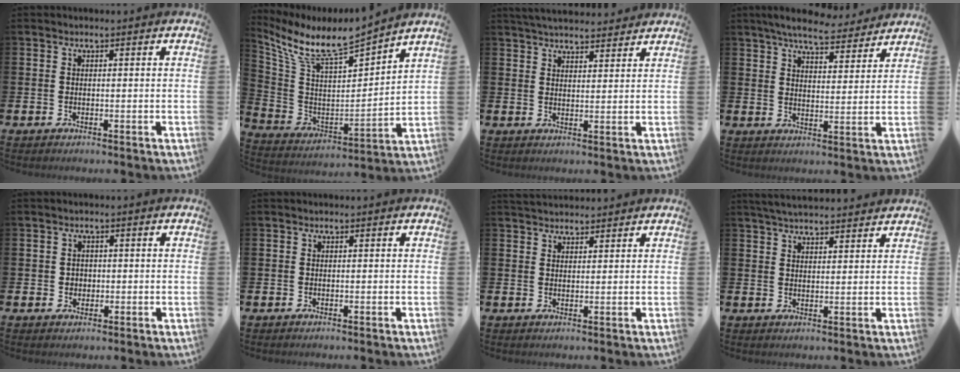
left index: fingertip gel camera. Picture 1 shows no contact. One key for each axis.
{"total": 8.7, "fx": 8.0, "fy": 1.1, "fz": 3.3, "tx": -0.106, "ty": -0.063, "tz": 0.133}
{"total": 4.1, "fx": 4.1, "fy": 0.6, "fz": 0.3, "tx": -0.015, "ty": -0.017, "tz": 0.074}
{"total": 6.8, "fx": 6.4, "fy": 1.2, "fz": 1.9, "tx": -0.048, "ty": -0.036, "tz": 0.112}
{"total": 1.6, "fx": 0.3, "fy": 1.5, "fz": 0.4, "tx": 0.010, "ty": 0.001, "tz": -0.001}
{"total": 0.0}
{"total": 2.6, "fx": 2.5, "fy": 0.6, "fz": 0.1, "tx": 0.002, "ty": -0.011, "tz": 0.045}
{"total": 4.1, "fx": 4.0, "fy": 0.4, "fz": 0.8, "tx": -0.021, "ty": -0.015, "tz": 0.074}